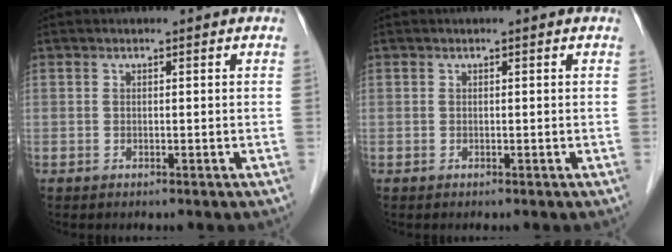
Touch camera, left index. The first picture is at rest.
{"total": 0.0}